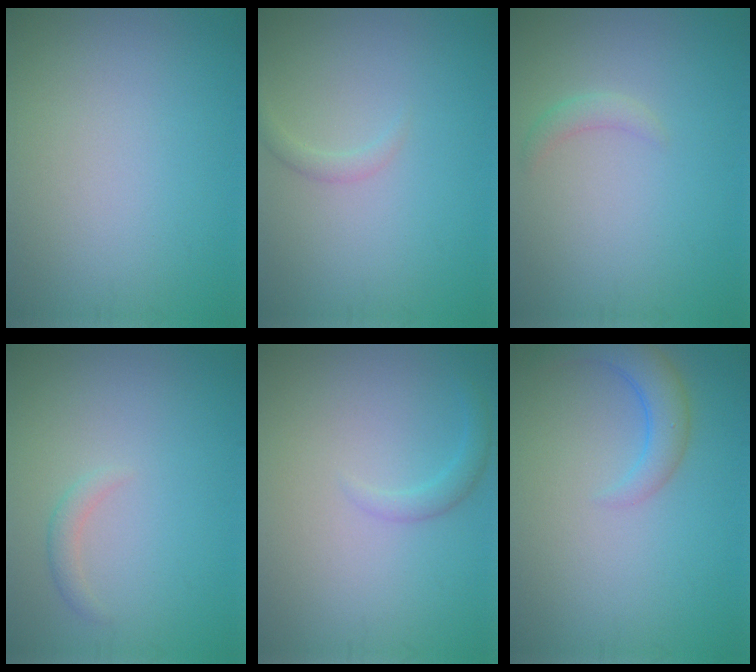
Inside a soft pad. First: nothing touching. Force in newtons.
{"total": 1.0, "press": 1.0, "slide": 0.1}
{"total": 1.1, "press": 1.1, "slide": 0.0}
{"total": 1.1, "press": 1.1, "slide": 0.1}
{"total": 1.4, "press": 1.4, "slide": 0.1}
{"total": 3.2, "press": 3.2, "slide": 0.3}